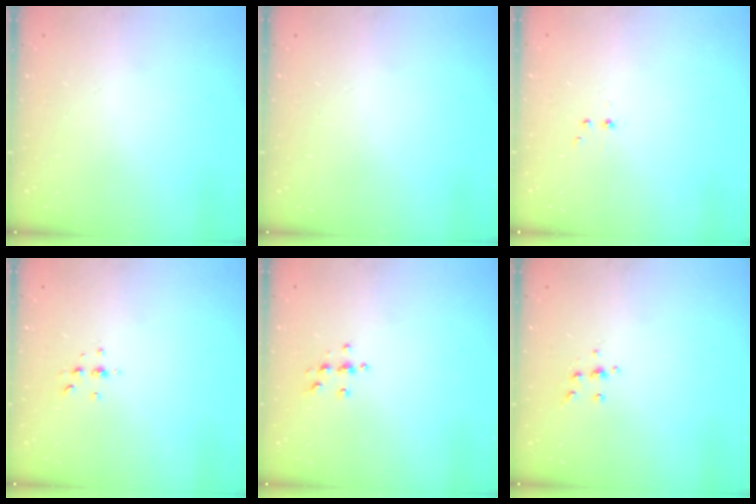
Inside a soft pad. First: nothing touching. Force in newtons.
{"total": 0.0}
{"total": 2.2, "press": 1.9, "slide": 1.2}
{"total": 3.7, "press": 3.3, "slide": 1.6}
{"total": 3.9, "press": 3.8, "slide": 0.5}
{"total": 4.1, "press": 4.0, "slide": 1.0}